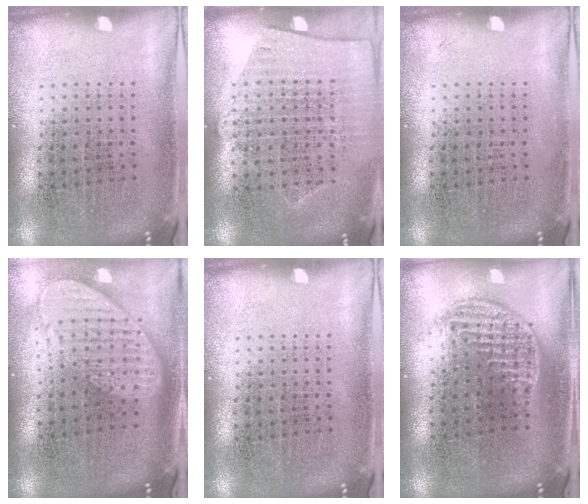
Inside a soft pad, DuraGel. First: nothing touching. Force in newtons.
{"total": 1.3, "press": 1.2, "slide": 0.5}
{"total": 0.0}
{"total": 2.0, "press": 1.6, "slide": 1.2}
{"total": 0.0}
{"total": 1.2, "press": 1.0, "slide": 0.6}